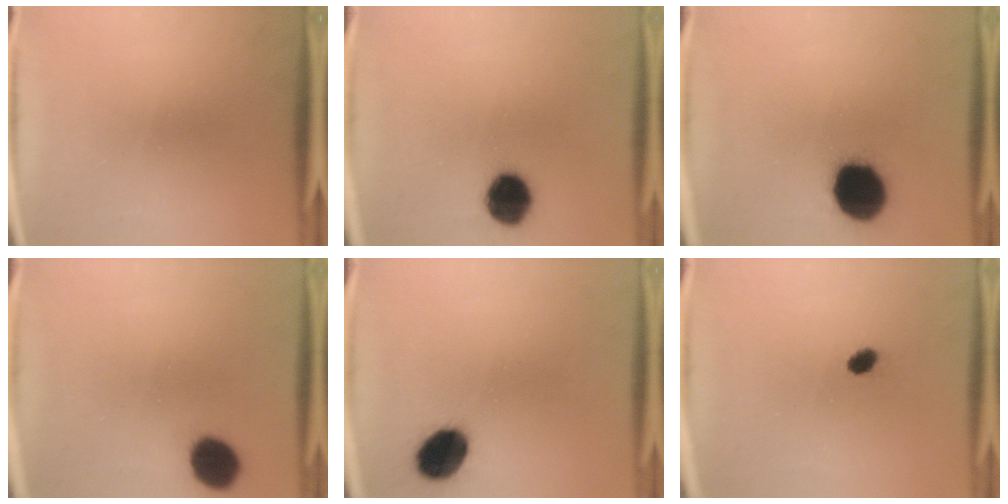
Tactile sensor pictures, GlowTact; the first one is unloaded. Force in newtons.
{"total": 10.6}
{"total": 18.5}
{"total": 9.0}
{"total": 10.2}
{"total": 1.7}